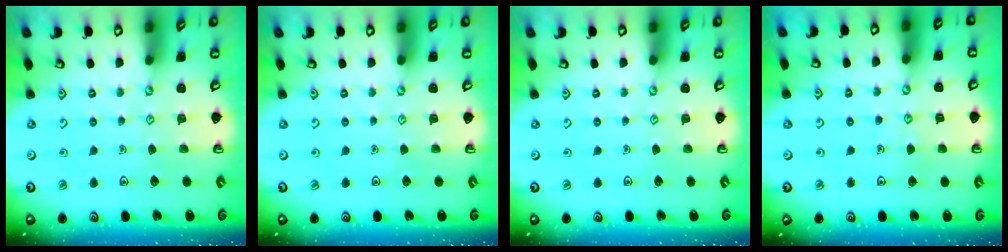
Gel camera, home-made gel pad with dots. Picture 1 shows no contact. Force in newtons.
{"total": 0.0}
{"total": 0.0}
{"total": 4.5, "press": 4.4, "slide": 0.4}